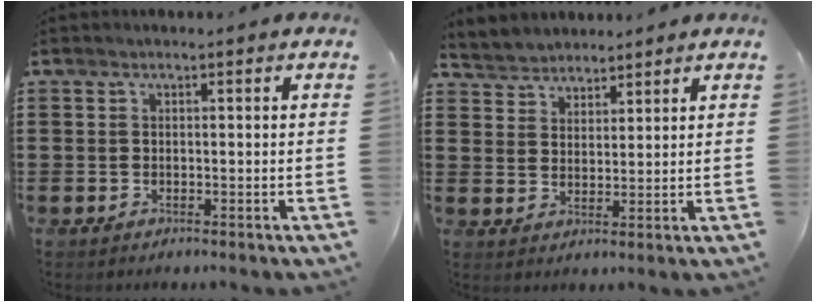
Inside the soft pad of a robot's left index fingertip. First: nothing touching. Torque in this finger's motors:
{"motor_torque": [-1.05, 1.09, 0.11, 0.04]}